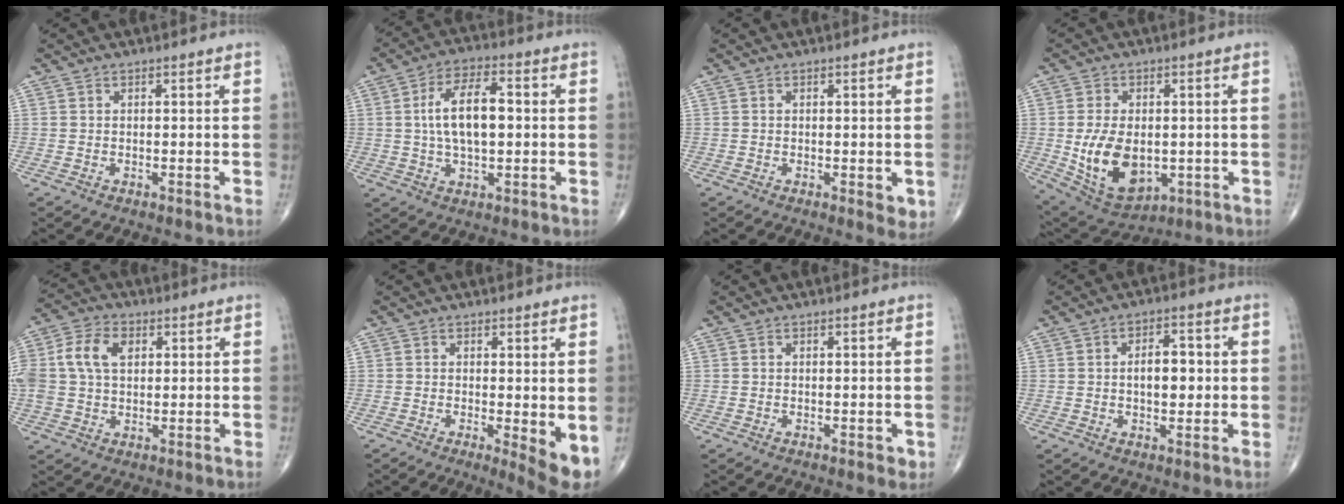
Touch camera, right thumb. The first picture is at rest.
{"total": 11.3, "force": [0.8, 5.3, 9.9], "torque": [-0.174, 0.012, 0.010]}
{"total": 2.4, "force": [-0.4, 1.0, 2.2], "torque": [-0.023, -0.006, -0.006]}
{"total": 13.7, "force": [-1.5, 8.6, 10.6], "torque": [-0.170, -0.007, -0.002]}
{"total": 11.4, "force": [2.5, 7.9, 7.9], "torque": [-0.171, 0.013, 0.044]}
{"total": 5.8, "force": [-0.6, 1.6, 5.5], "torque": [-0.078, -0.017, -0.010]}
{"total": 1.3, "force": [-0.3, 0.7, 1.0], "torque": [-0.009, -0.002, -0.004]}
{"total": 6.5, "force": [0.2, 3.5, 5.4], "torque": [-0.068, 0.010, -0.001]}